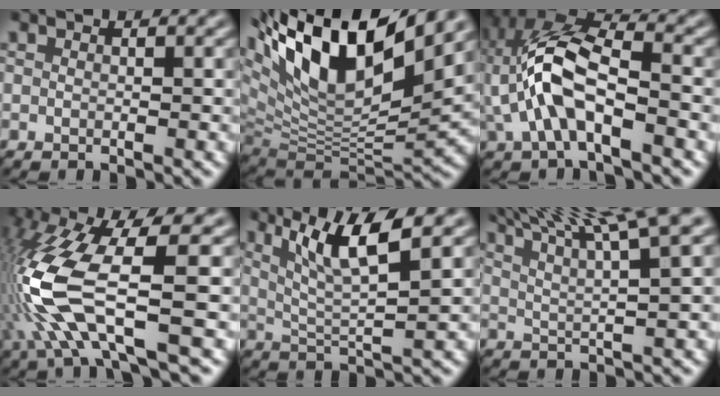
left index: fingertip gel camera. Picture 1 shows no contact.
{"total": 15.8, "force": [8.3, 6.2, 11.9], "torque": [-0.248, 0.033, 0.155]}
{"total": 8.3, "force": [-1.6, 3.7, 7.3], "torque": [-0.164, 0.020, -0.036]}
{"total": 10.5, "force": [-2.2, 2.8, 9.9], "torque": [-0.230, 0.000, -0.044]}
{"total": 6.1, "force": [2.8, 1.2, 5.3], "torque": [-0.099, 0.000, 0.055]}
{"total": 9.1, "force": [6.7, 1.3, 6.0], "torque": [-0.087, 0.029, 0.090]}